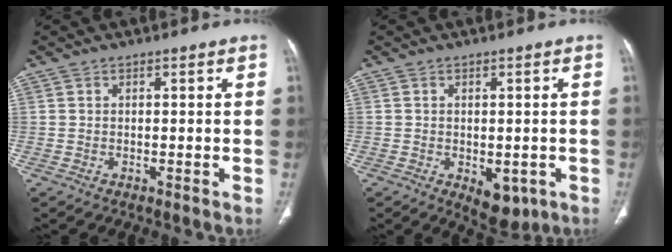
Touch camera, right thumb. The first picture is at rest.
{"total": 5.8, "force": [-1.8, 3.4, 4.3], "torque": [-0.039, -0.004, -0.009]}